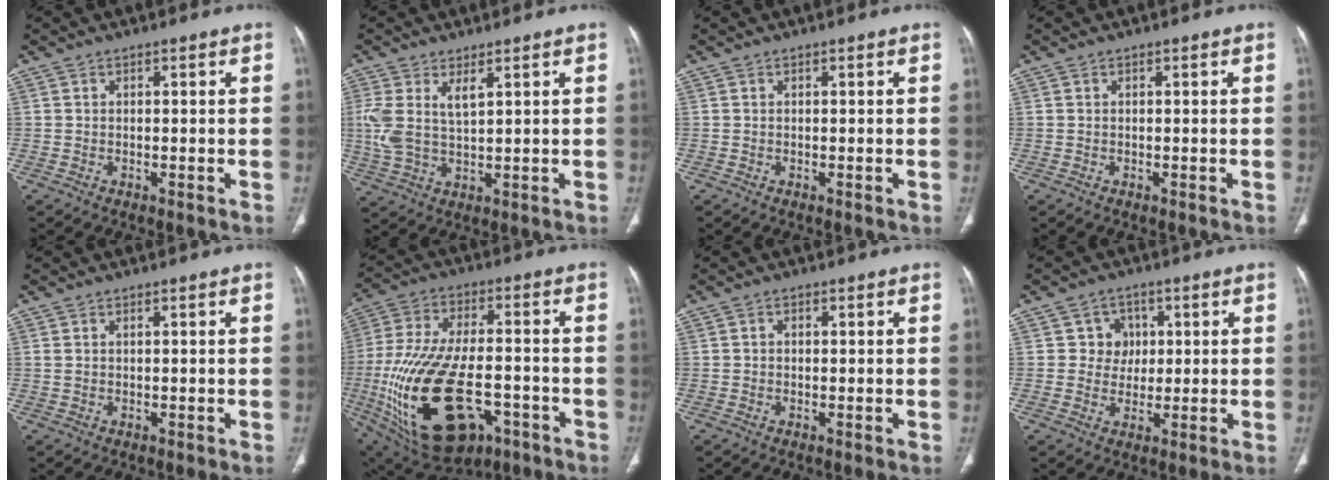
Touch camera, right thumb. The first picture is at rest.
{"total": 7.7, "force": [2.7, 3.5, 6.3], "torque": [-0.148, -0.005, 0.063]}
{"total": 0.0}
{"total": 0.0}
{"total": 0.8, "force": [0.4, 0.3, 0.6], "torque": [-0.018, 0.012, 0.013]}
{"total": 28.7, "force": [-8.8, 15.3, 22.7], "torque": [-0.500, -0.007, -0.127]}
{"total": 0.8, "force": [0.1, 0.6, 0.4], "torque": [-0.003, 0.002, 0.000]}
{"total": 5.0, "force": [1.1, 4.8, 0.9], "torque": [0.021, 0.006, 0.011]}